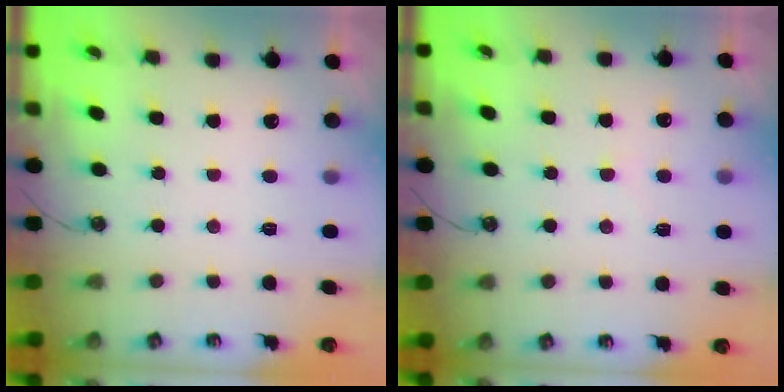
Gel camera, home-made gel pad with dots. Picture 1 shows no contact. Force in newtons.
{"total": 4.5, "press": 4.5, "slide": 0.7}